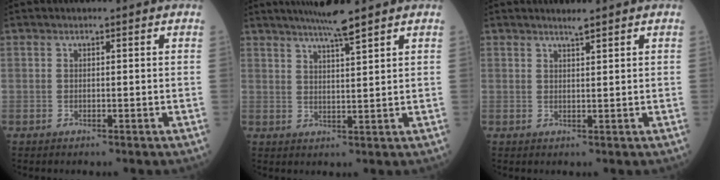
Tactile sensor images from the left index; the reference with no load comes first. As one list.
[{"total": 5.4, "force": [4.5, -0.9, 2.9], "torque": [-0.048, 0.004, 0.081]}, {"total": 1.3, "force": [1.2, -0.3, 0.5], "torque": [-0.012, -0.002, 0.025]}]